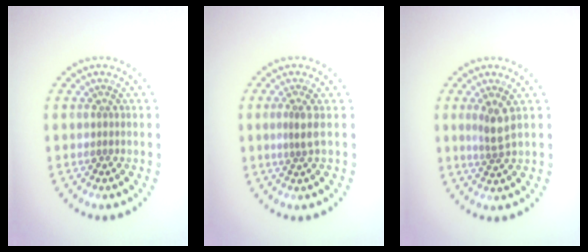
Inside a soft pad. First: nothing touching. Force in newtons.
{"total": 1.5, "press": 1.0, "slide": 1.1}
{"total": 2.1, "press": 1.7, "slide": 1.3}